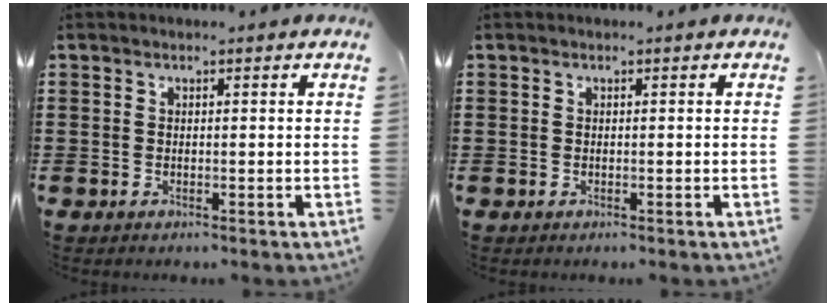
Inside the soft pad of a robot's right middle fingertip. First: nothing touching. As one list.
[{"total": 0.0}]